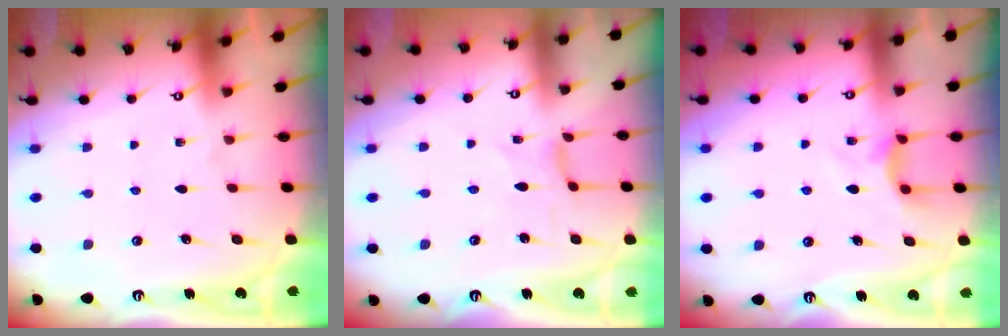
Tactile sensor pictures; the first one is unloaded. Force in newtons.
{"total": 0.0}
{"total": 5.4, "press": 5.4, "slide": 0.6}